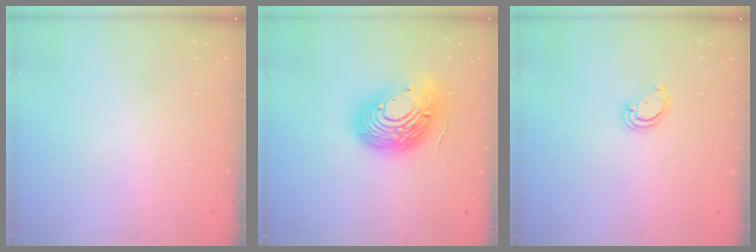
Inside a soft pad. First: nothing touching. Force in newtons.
{"total": 20.0, "press": 20.0, "slide": 1.6}
{"total": 2.8, "press": 2.8, "slide": 0.2}